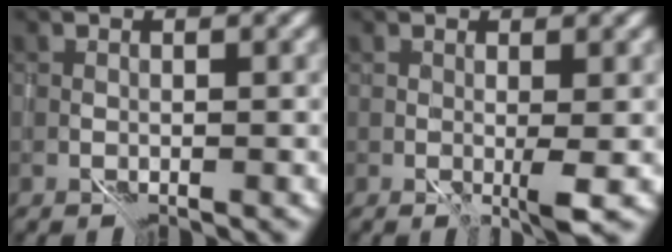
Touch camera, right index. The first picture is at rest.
{"total": 1.7, "force": [1.1, -0.2, 1.3], "torque": [-0.021, 0.002, 0.019]}